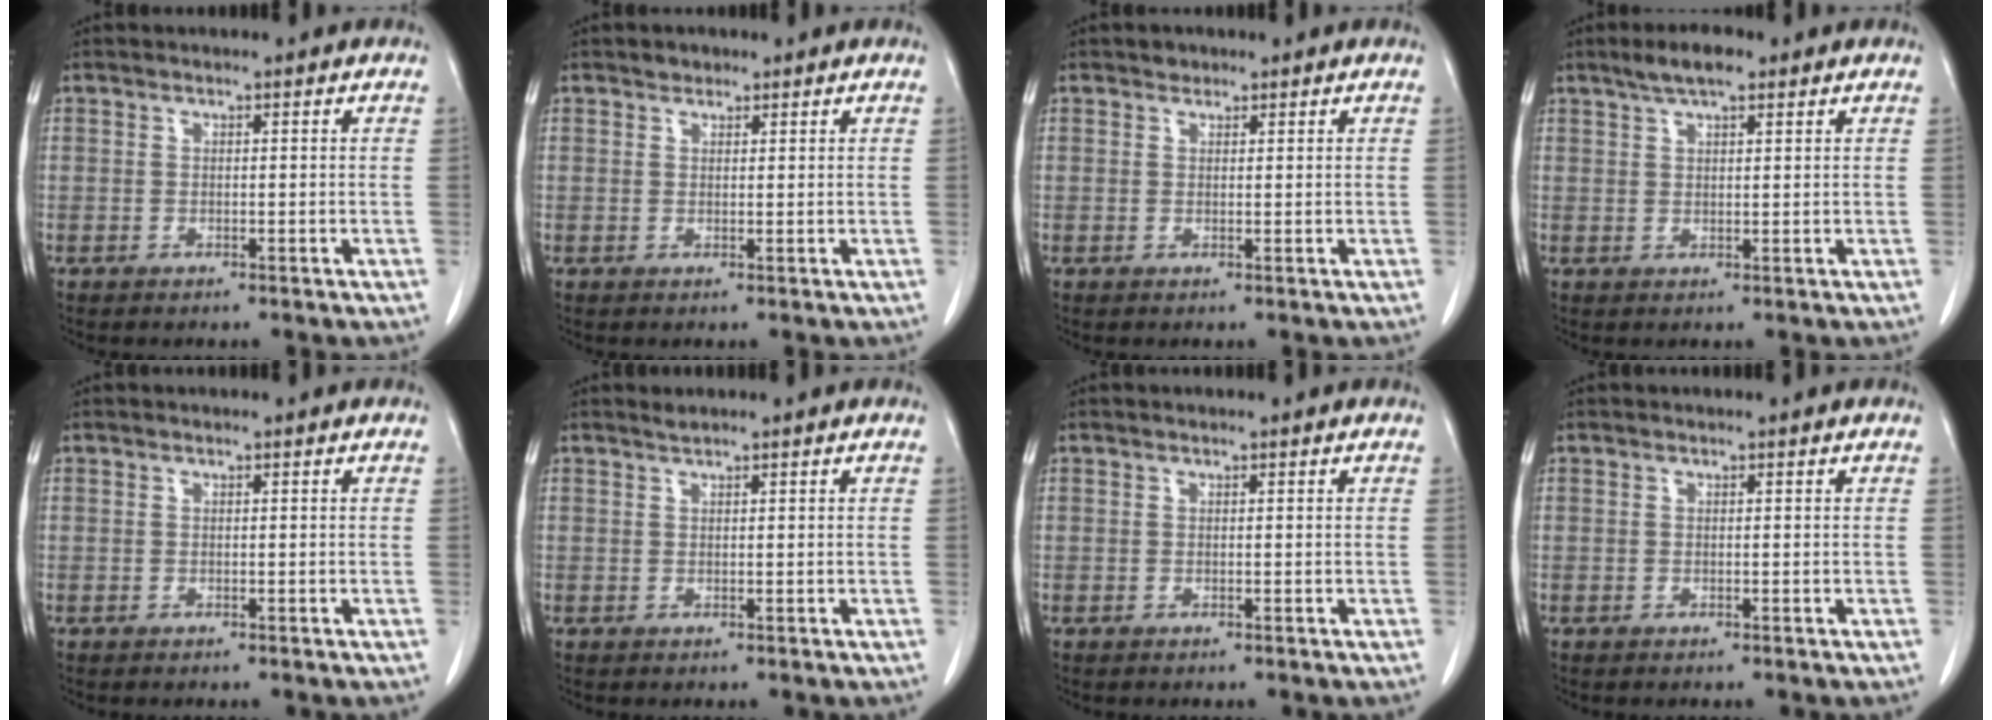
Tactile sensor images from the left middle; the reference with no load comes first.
{"total": 1.3, "force": [1.0, 0.8, 0.2], "torque": [-0.004, 0.000, 0.015]}
{"total": 1.1, "force": [0.8, 0.7, 0.1], "torque": [-0.002, -0.001, 0.011]}
{"total": 4.7, "force": [3.2, 1.2, 3.1], "torque": [-0.062, 0.012, 0.057]}
{"total": 0.0}
{"total": 0.7, "force": [0.7, -0.2, 0.2], "torque": [-0.010, 0.002, 0.017]}
{"total": 0.0}
{"total": 0.0}